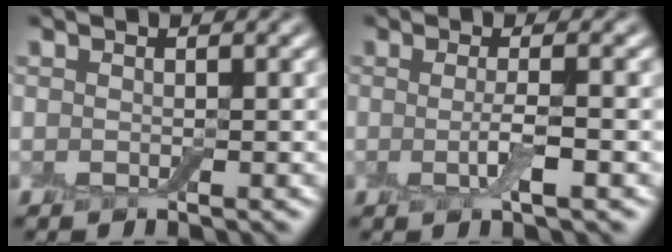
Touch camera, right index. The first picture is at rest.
{"total": 2.9, "force": [-0.2, 0.5, 2.8], "torque": [-0.055, -0.009, -0.007]}